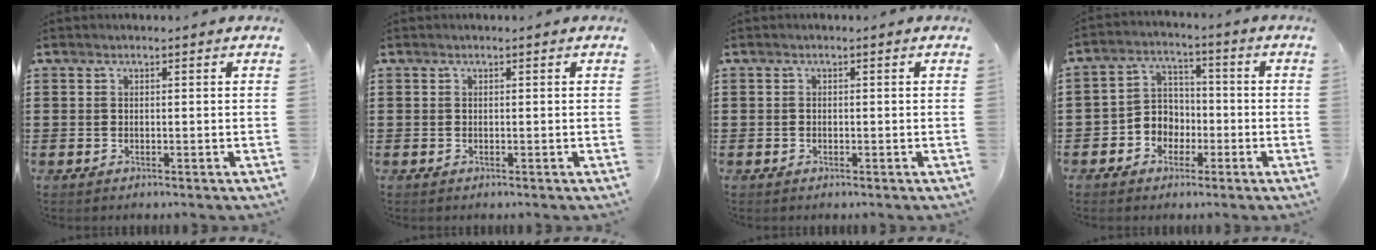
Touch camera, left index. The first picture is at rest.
{"total": 0.0}
{"total": 0.6, "force": [-0.3, 0.4, 0.1], "torque": [-0.005, 0.001, -0.007]}
{"total": 5.0, "force": [-2.2, 4.3, 1.1], "torque": [-0.043, 0.007, -0.049]}